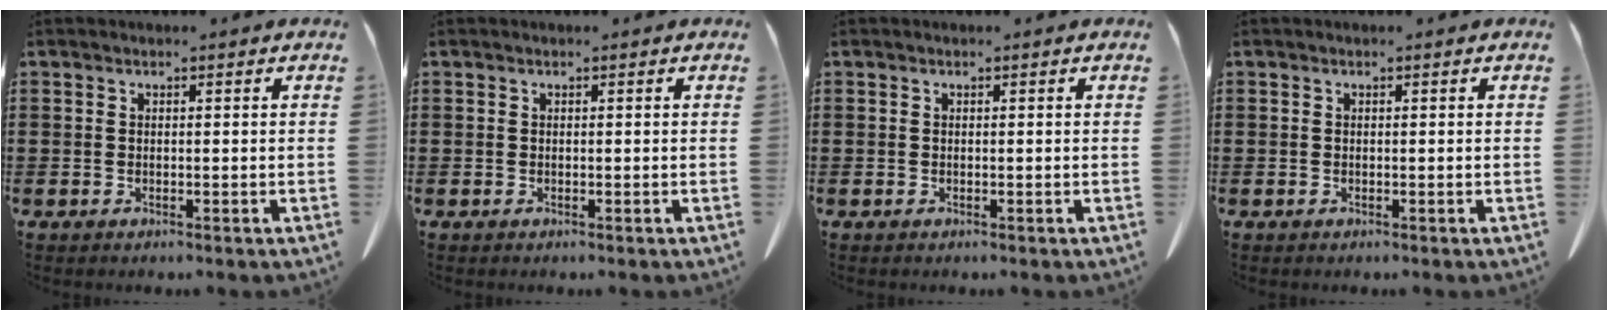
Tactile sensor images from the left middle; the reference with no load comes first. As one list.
[{"total": 0.0}, {"total": 0.0}, {"total": 0.0}]